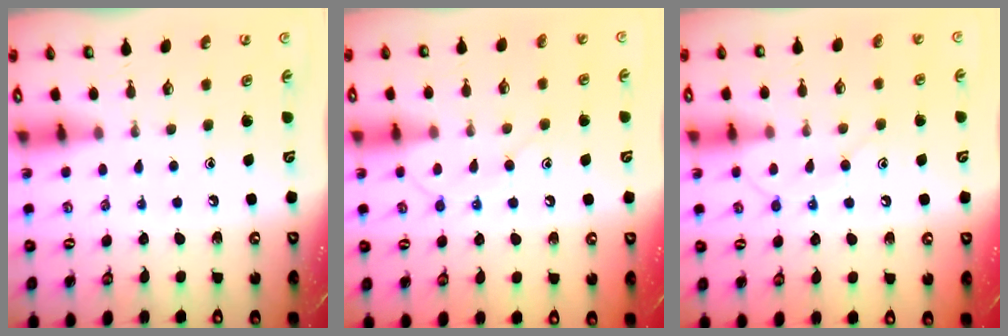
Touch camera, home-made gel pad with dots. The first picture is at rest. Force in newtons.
{"total": 10.9, "press": 10.8, "slide": 1.0}
{"total": 10.9, "press": 10.8, "slide": 1.0}